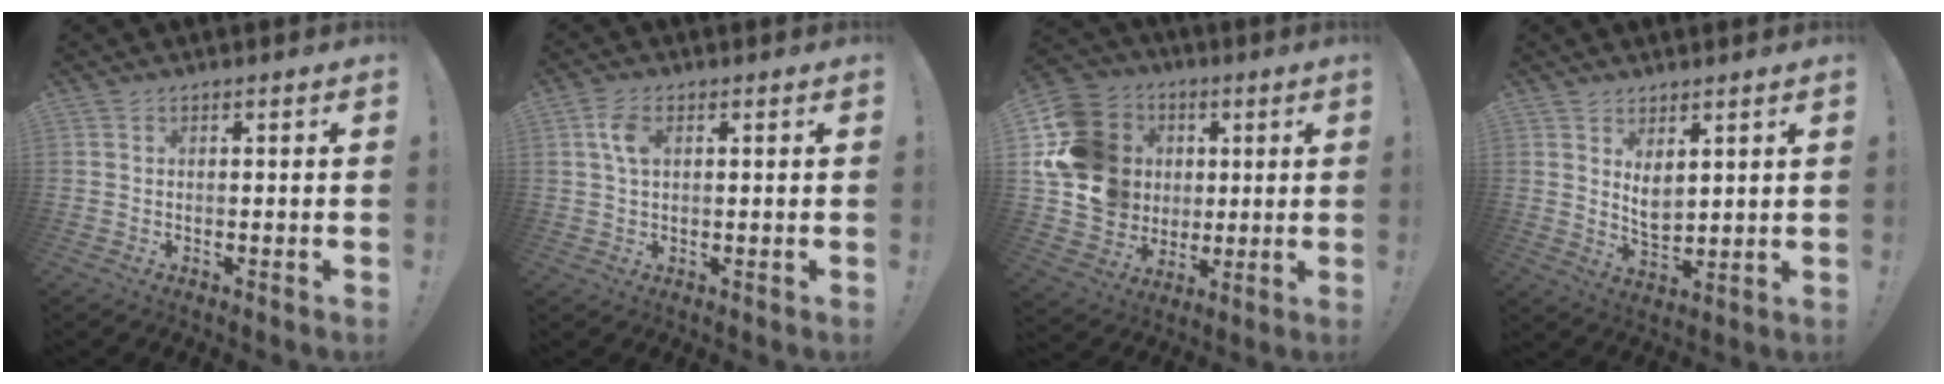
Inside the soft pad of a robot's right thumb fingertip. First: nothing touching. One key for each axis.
{"total": 5.2, "fx": 1.3, "fy": 2.9, "fz": 4.1, "tx": -0.089, "ty": 0.005, "tz": 0.023}
{"total": 20.0, "fx": 3.6, "fy": 17.5, "fz": 9.0, "tx": -0.159, "ty": 0.002, "tz": 0.098}
{"total": 5.9, "fx": 3.3, "fy": 3.1, "fz": 3.7, "tx": -0.065, "ty": -0.024, "tz": 0.059}